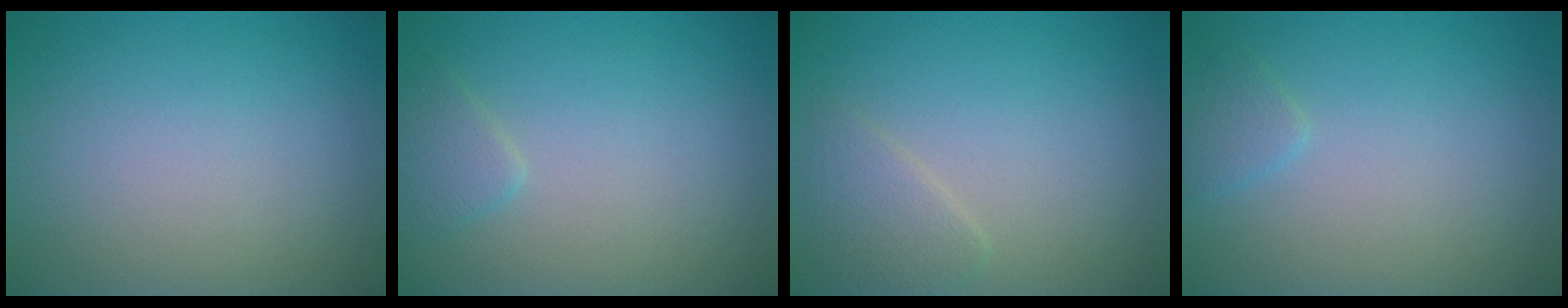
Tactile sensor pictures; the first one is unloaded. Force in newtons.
{"total": 1.5, "press": 1.5, "slide": 0.1}
{"total": 2.0, "press": 2.0, "slide": 0.1}
{"total": 1.2, "press": 1.2, "slide": 0.1}